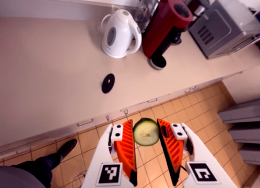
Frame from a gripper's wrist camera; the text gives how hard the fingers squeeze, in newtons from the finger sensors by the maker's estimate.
{"total": 8.8, "left": 8.9, "right": 8.7}